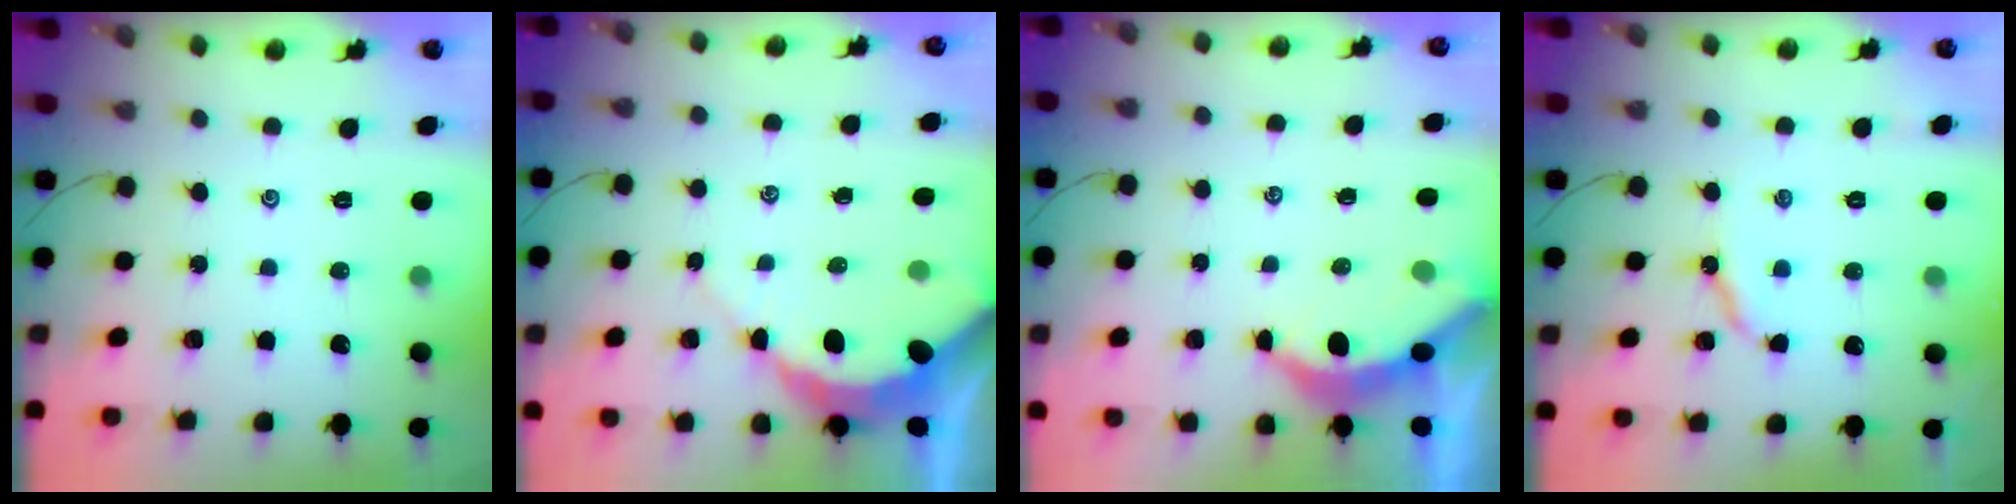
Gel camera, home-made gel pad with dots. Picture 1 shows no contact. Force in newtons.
{"total": 7.0, "press": 7.0, "slide": 0.7}
{"total": 3.8, "press": 3.8, "slide": 0.4}
{"total": 5.8, "press": 5.8, "slide": 0.3}